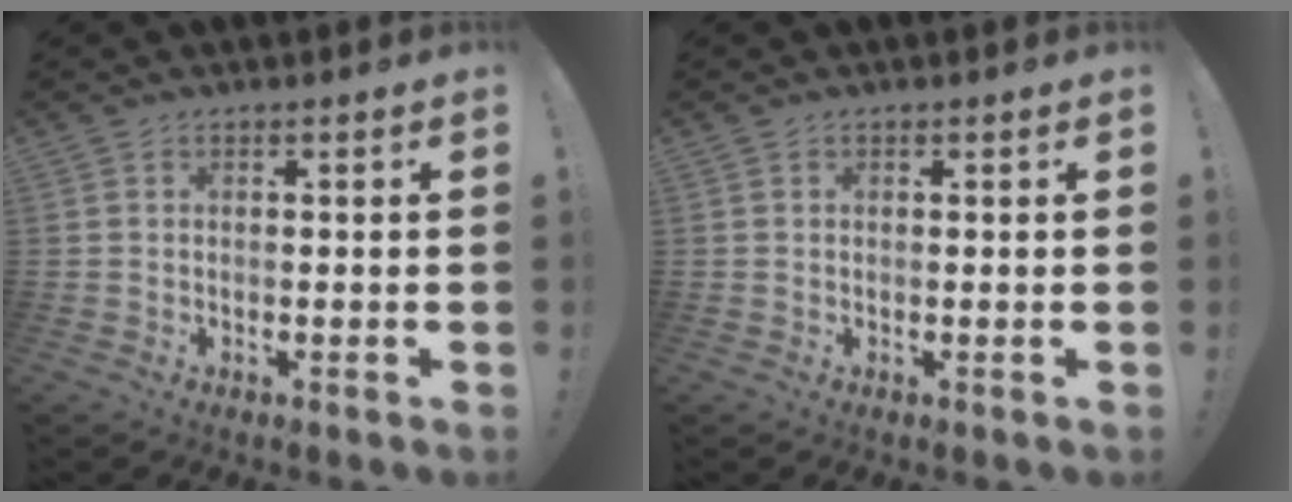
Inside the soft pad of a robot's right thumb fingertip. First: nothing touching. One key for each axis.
{"total": 0.0}